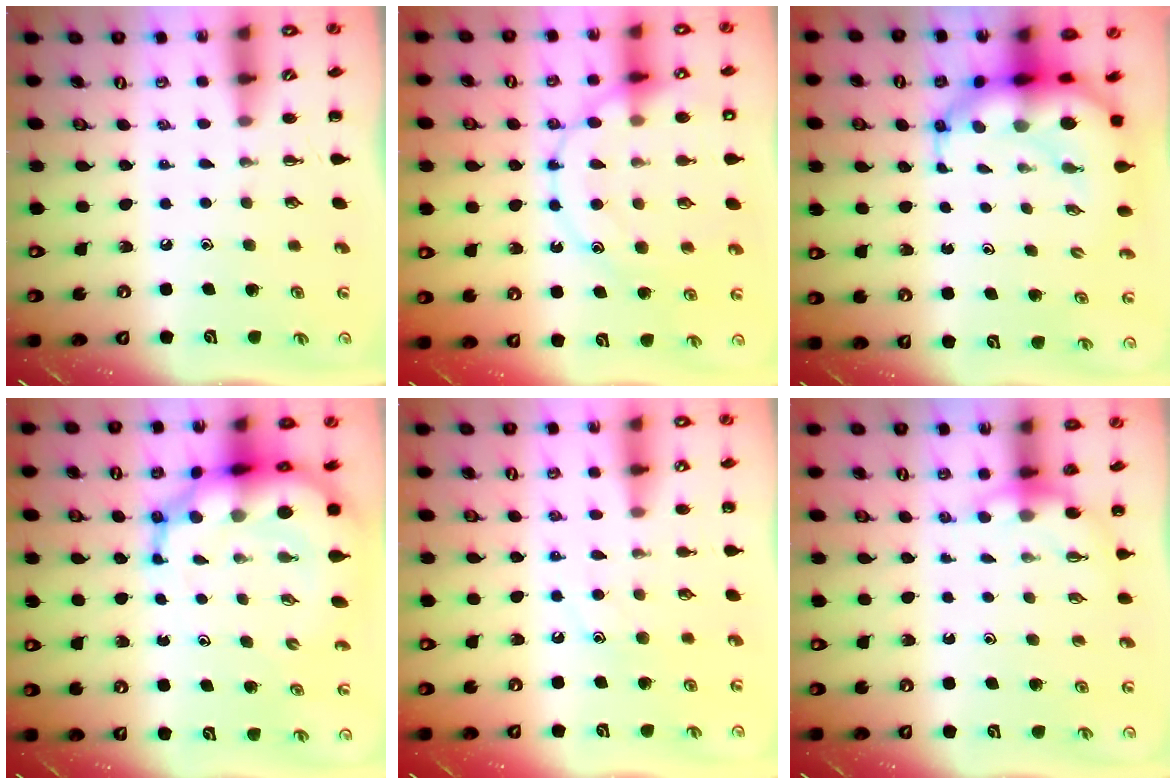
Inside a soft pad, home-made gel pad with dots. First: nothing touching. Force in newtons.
{"total": 18.7, "press": 18.6, "slide": 1.9}
{"total": 8.7, "press": 8.4, "slide": 2.3}
{"total": 13.3, "press": 12.9, "slide": 3.2}
{"total": 8.1, "press": 8.0, "slide": 1.1}
{"total": 4.6, "press": 4.5, "slide": 1.0}